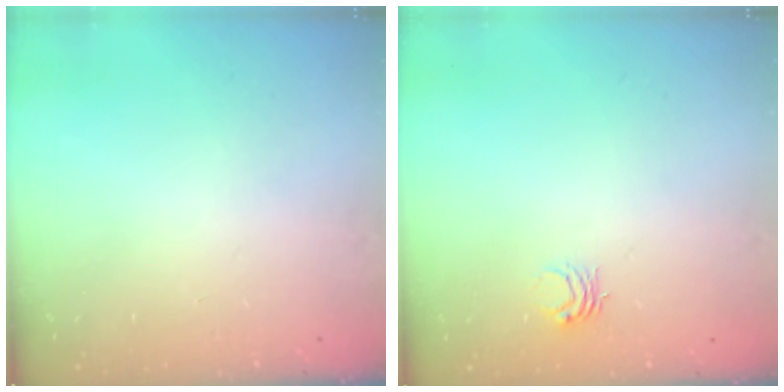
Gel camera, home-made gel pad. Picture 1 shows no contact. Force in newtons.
{"total": 3.5, "press": 3.5, "slide": 0.3}